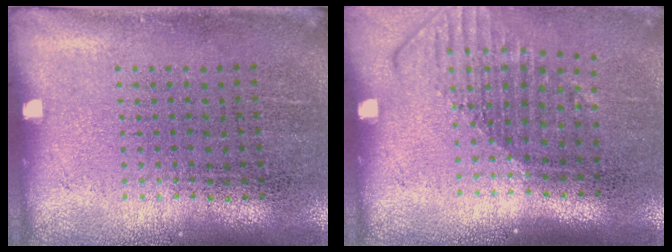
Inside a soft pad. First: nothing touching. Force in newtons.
{"total": 1.6, "press": 1.2, "slide": 1.0}